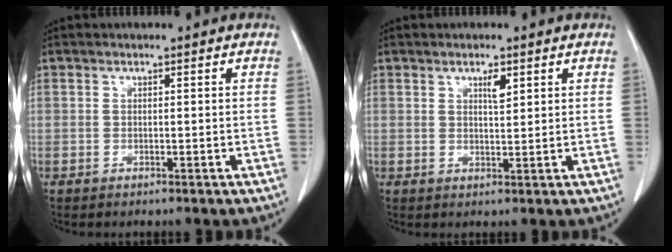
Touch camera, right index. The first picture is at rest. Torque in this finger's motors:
{"motor_torque": [0.01, 0.00, 0.01, 0.01]}